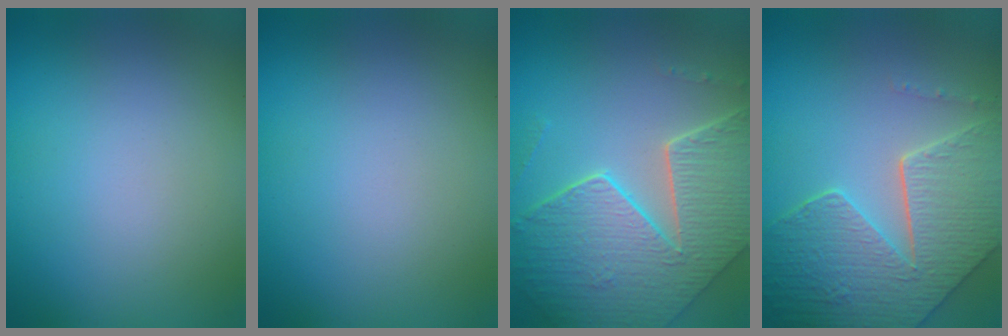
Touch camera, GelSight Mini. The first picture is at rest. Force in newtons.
{"total": 0.0}
{"total": 8.5, "press": 6.0, "slide": 6.1}
{"total": 8.4, "press": 6.1, "slide": 5.8}